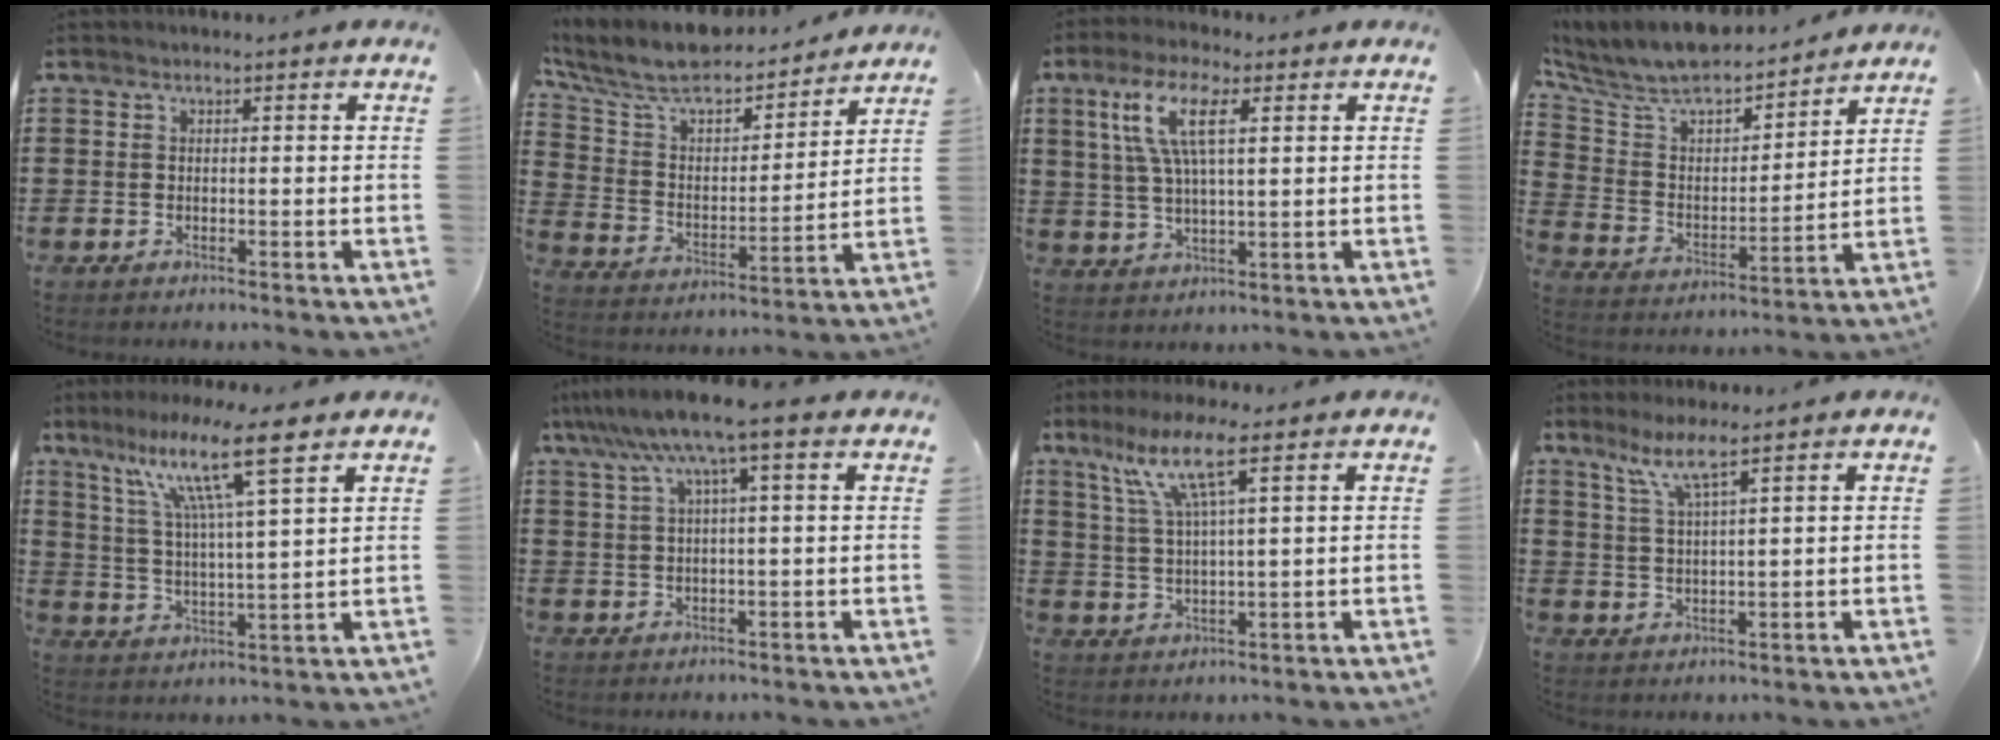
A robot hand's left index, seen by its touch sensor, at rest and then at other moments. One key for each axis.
{"total": 9.3, "fx": 8.2, "fy": 2.2, "fz": 3.7, "tx": -0.111, "ty": -0.061, "tz": 0.140}
{"total": 8.9, "fx": 3.6, "fy": 2.9, "fz": 7.6, "tx": -0.166, "ty": 0.008, "tz": 0.060}
{"total": 9.1, "fx": 8.2, "fy": 2.1, "fz": 3.3, "tx": -0.105, "ty": -0.062, "tz": 0.140}
{"total": 12.0, "fx": 8.0, "fy": 0.7, "fz": 8.9, "tx": -0.177, "ty": -0.029, "tz": 0.130}
{"total": 7.7, "fx": 3.8, "fy": -0.1, "fz": 6.7, "tx": -0.145, "ty": -0.009, "tz": 0.062}
{"total": 8.9, "fx": 4.7, "fy": 0.8, "fz": 7.4, "tx": -0.155, "ty": 0.003, "tz": 0.081}
{"total": 5.4, "fx": 3.5, "fy": 0.1, "fz": 4.0, "tx": -0.089, "ty": -0.003, "tz": 0.062}